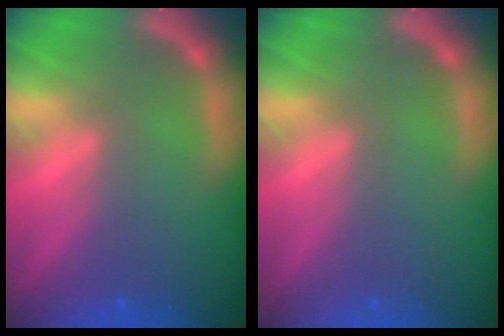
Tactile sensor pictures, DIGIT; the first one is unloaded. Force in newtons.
{"total": 0.0}